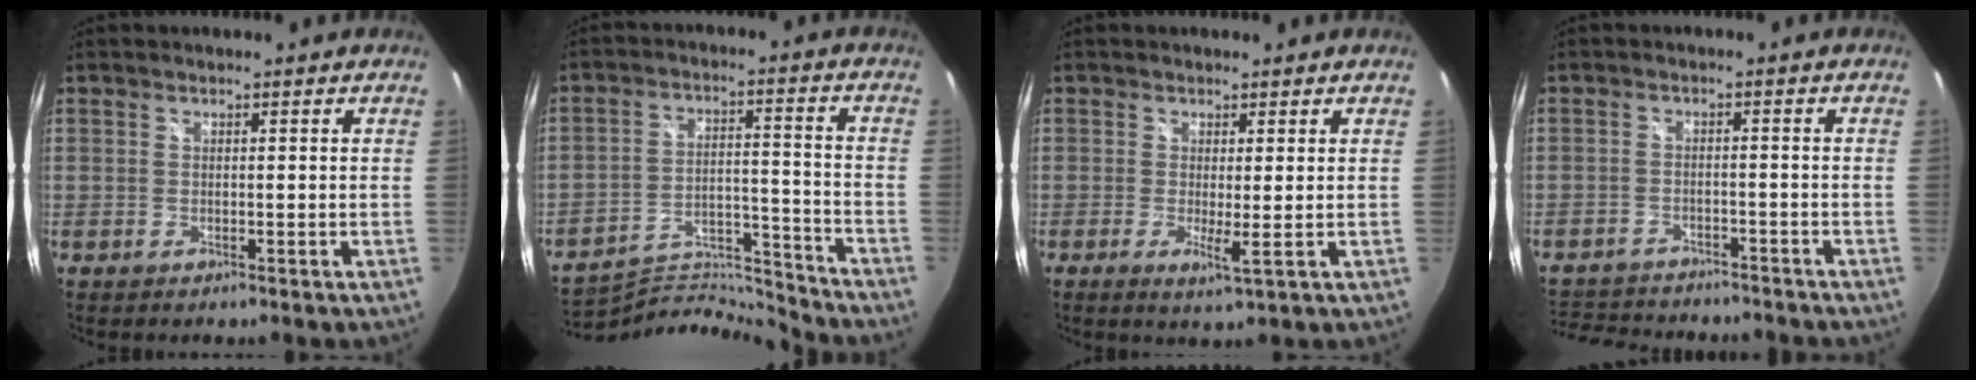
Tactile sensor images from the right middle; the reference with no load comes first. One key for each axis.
{"total": 14.3, "fx": -14.3, "fy": -0.1, "fz": 0.8, "tx": -0.029, "ty": 0.025, "tz": -0.237}
{"total": 2.9, "fx": -0.1, "fy": -0.1, "fz": 2.9, "tx": -0.052, "ty": -0.009, "tz": -0.002}
{"total": 12.9, "fx": -11.2, "fy": 4.5, "fz": 4.5, "tx": -0.112, "ty": -0.005, "tz": -0.166}